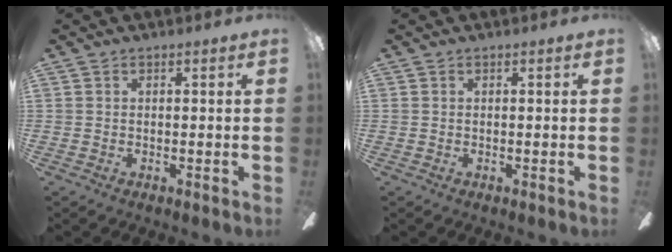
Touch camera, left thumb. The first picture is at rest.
{"total": 0.0}